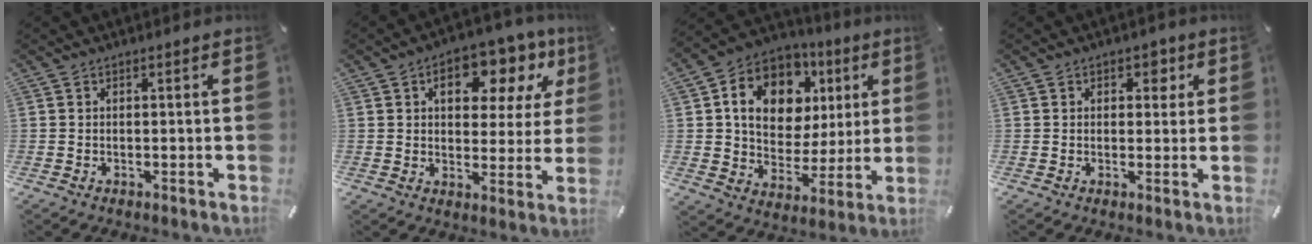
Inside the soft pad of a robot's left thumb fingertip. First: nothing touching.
{"total": 13.3, "force": [6.1, 8.2, 8.6], "torque": [-0.111, -0.023, 0.099]}
{"total": 14.3, "force": [5.2, 11.4, 7.0], "torque": [-0.118, -0.021, 0.101]}
{"total": 3.5, "force": [1.4, 2.8, 1.6], "torque": [0.002, -0.008, 0.013]}